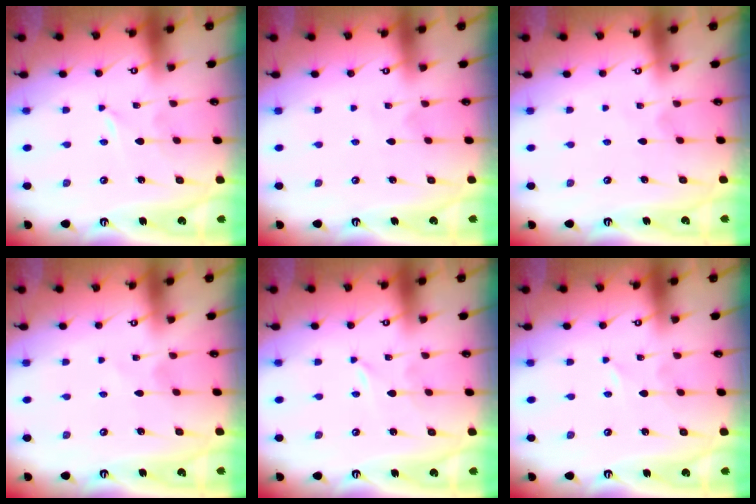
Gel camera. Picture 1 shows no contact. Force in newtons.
{"total": 2.2, "press": 2.2, "slide": 0.2}
{"total": 2.4, "press": 2.4, "slide": 0.2}
{"total": 0.7, "press": 0.7, "slide": 0.1}
{"total": 0.0}
{"total": 0.0}